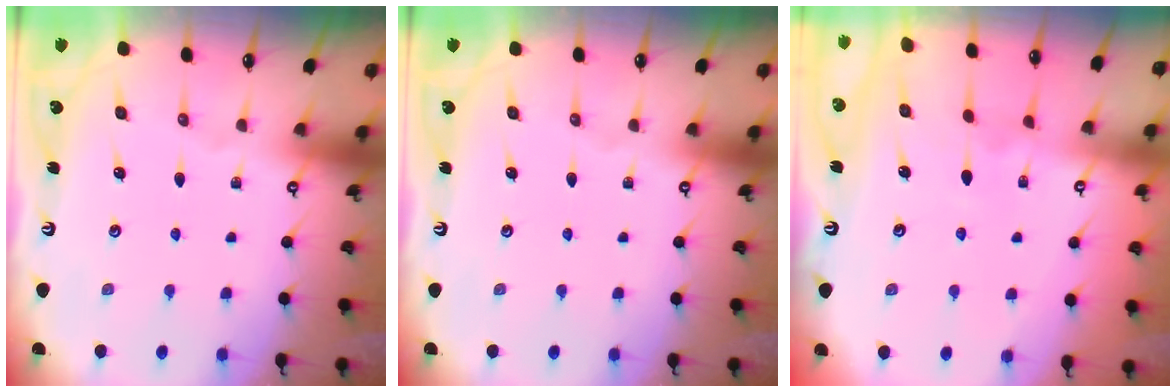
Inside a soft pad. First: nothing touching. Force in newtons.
{"total": 0.0}
{"total": 2.9, "press": 2.8, "slide": 0.5}